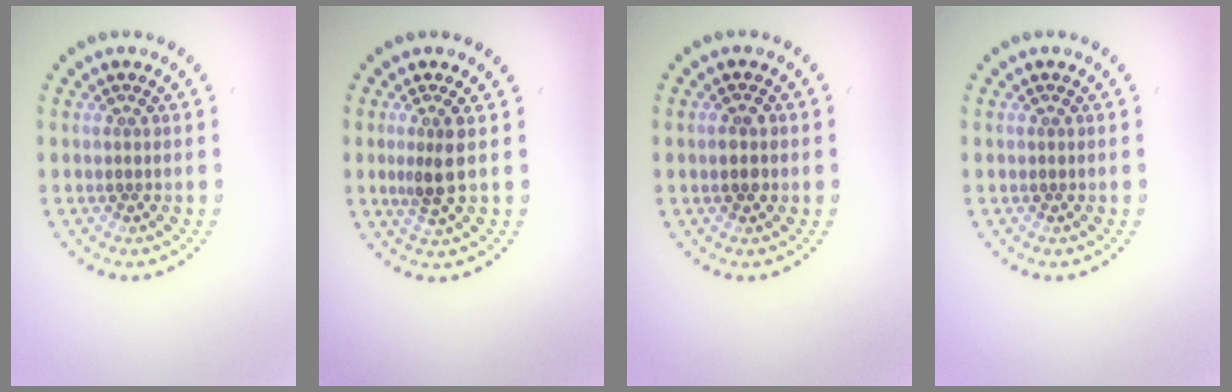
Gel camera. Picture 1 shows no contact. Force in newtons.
{"total": 2.3, "press": 1.8, "slide": 1.4}
{"total": 1.5, "press": 1.4, "slide": 0.1}
{"total": 0.0}